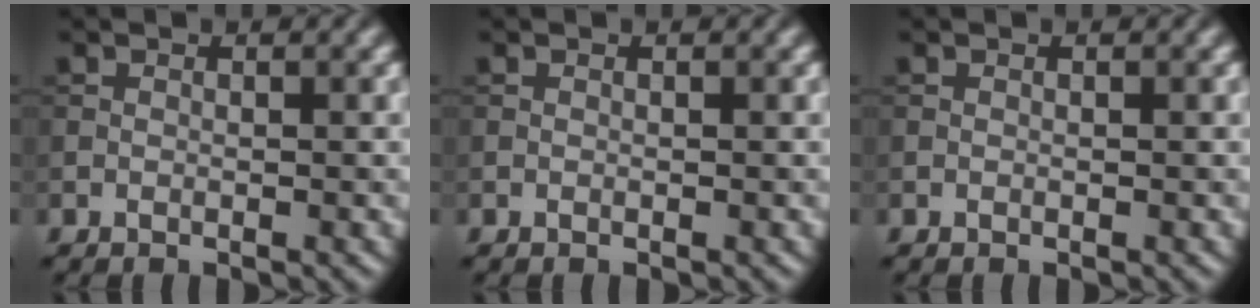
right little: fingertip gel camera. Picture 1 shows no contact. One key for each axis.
{"total": 0.0}
{"total": 0.0}